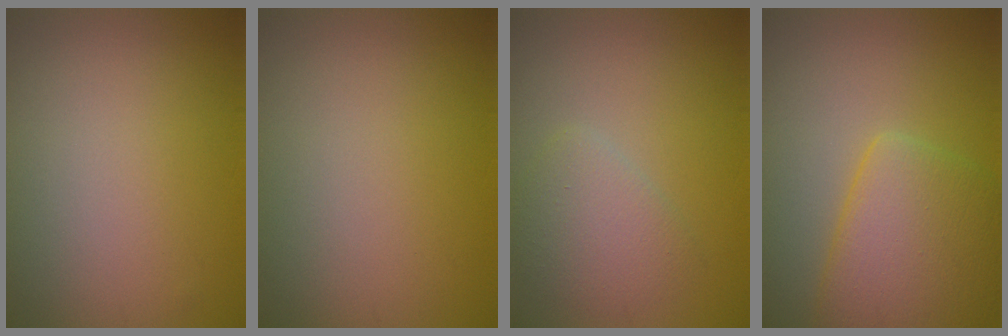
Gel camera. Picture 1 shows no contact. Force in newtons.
{"total": 0.0}
{"total": 2.5, "press": 2.5, "slide": 0.1}
{"total": 6.0, "press": 6.0, "slide": 0.3}